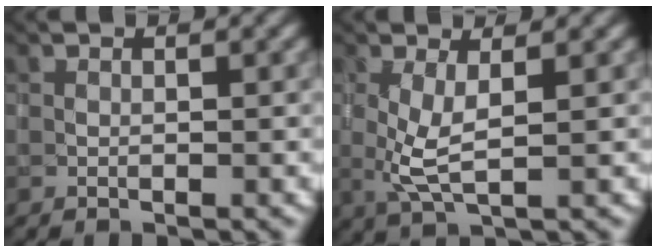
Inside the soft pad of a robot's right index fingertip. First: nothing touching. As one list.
[{"total": 3.5, "force": [0.3, 1.0, 3.3], "torque": [-0.076, -0.005, 0.009]}]